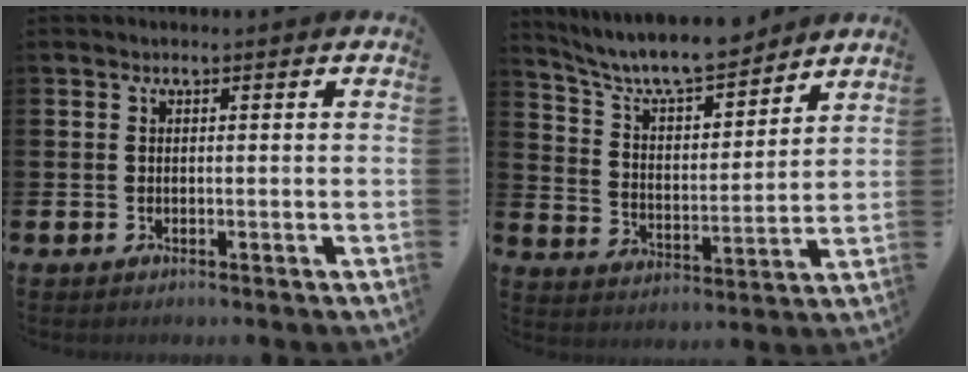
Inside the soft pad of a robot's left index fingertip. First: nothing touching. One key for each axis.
{"total": 8.3, "fx": 7.7, "fy": 1.4, "fz": 2.7, "tx": -0.083, "ty": -0.055, "tz": 0.134}